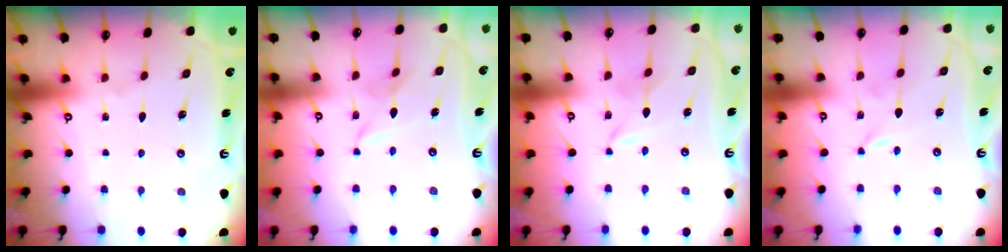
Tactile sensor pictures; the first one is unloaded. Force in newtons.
{"total": 2.6, "press": 2.6, "slide": 0.3}
{"total": 1.5, "press": 1.5, "slide": 0.3}
{"total": 0.0}